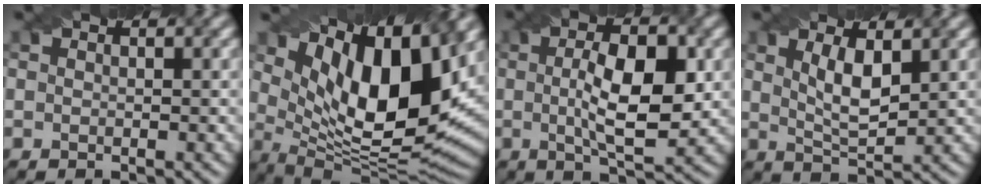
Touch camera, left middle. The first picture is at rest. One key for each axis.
{"total": 13.5, "fx": 5.5, "fy": 5.2, "fz": 11.2, "tx": -0.184, "ty": -0.008, "tz": 0.103}
{"total": 7.6, "fx": 0.3, "fy": 2.4, "fz": 7.2, "tx": -0.117, "ty": 0.004, "tz": 0.004}
{"total": 3.7, "fx": 1.3, "fy": 1.1, "fz": 3.2, "tx": -0.067, "ty": -0.005, "tz": 0.027}